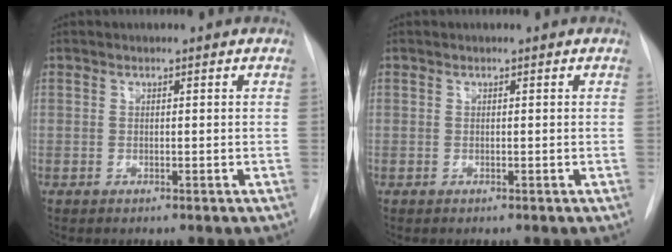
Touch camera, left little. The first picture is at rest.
{"total": 0.0}